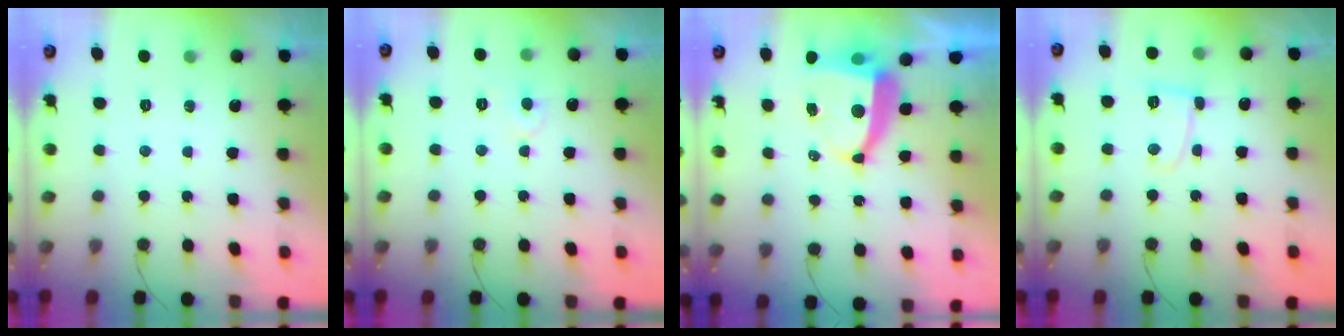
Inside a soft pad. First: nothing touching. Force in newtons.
{"total": 3.8, "press": 3.7, "slide": 0.5}
{"total": 9.0, "press": 8.9, "slide": 1.1}
{"total": 6.7, "press": 6.7, "slide": 0.6}